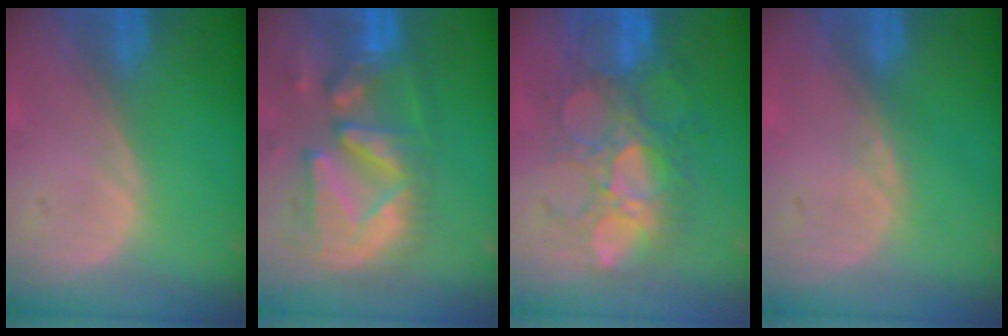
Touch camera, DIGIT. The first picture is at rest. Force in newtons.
{"total": 13.3, "press": 11.4, "slide": 6.8}
{"total": 9.9, "press": 9.4, "slide": 2.9}
{"total": 1.1, "press": 1.0, "slide": 0.5}